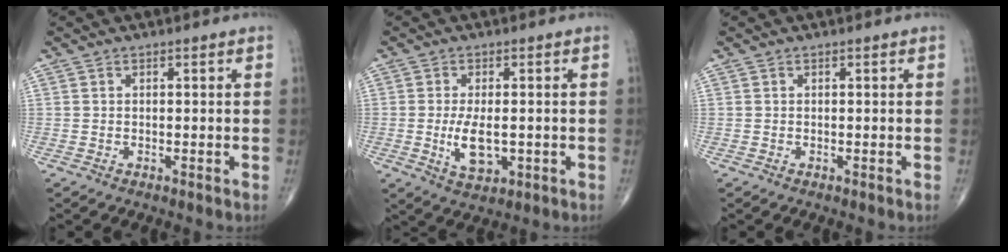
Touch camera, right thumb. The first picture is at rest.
{"total": 6.6, "force": [-1.0, 3.2, 5.7], "torque": [-0.101, -0.011, -0.010]}
{"total": 0.0}